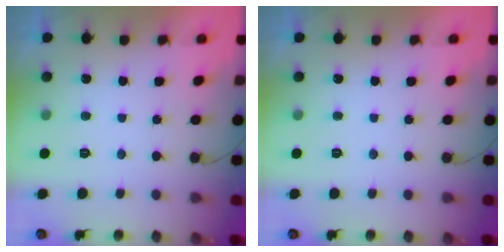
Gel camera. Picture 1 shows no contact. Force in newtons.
{"total": 0.0}